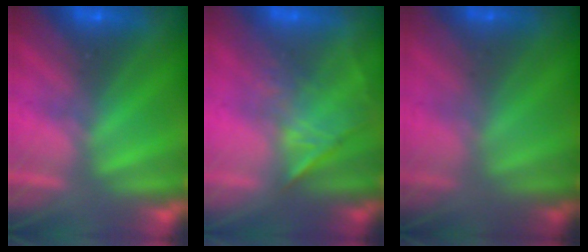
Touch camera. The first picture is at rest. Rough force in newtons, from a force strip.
{"total": 1.2}
{"total": 1.7}